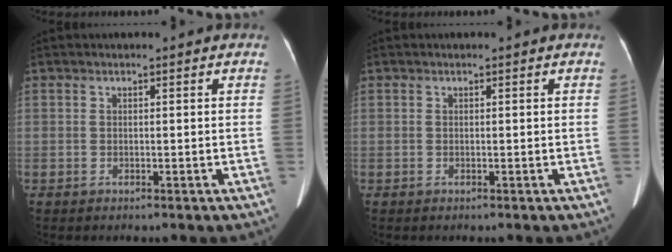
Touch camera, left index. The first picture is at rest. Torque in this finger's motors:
{"motor_torque": [0.01, 0.00, 0.00, 0.00]}